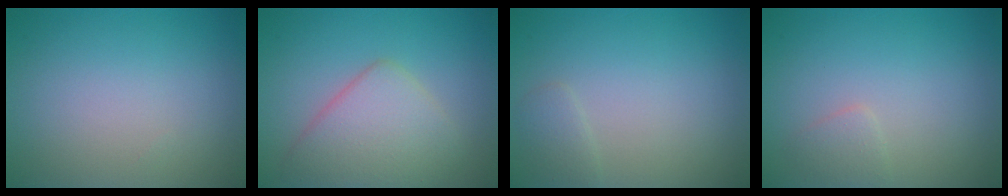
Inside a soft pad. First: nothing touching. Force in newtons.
{"total": 5.0, "press": 5.0, "slide": 0.2}
{"total": 1.1, "press": 1.1, "slide": 0.1}
{"total": 1.1, "press": 1.1, "slide": 0.1}